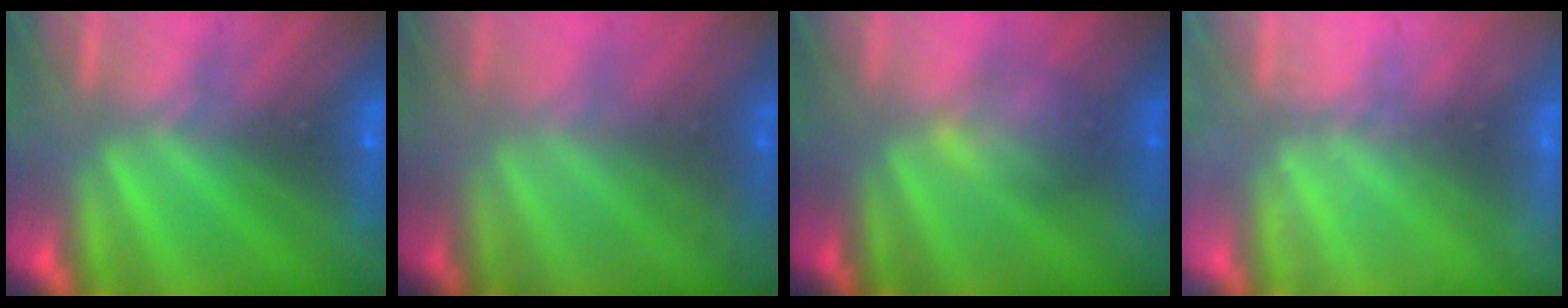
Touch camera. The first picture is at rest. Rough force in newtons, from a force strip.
{"total": 1.6}
{"total": 2.0}
{"total": 2.4}